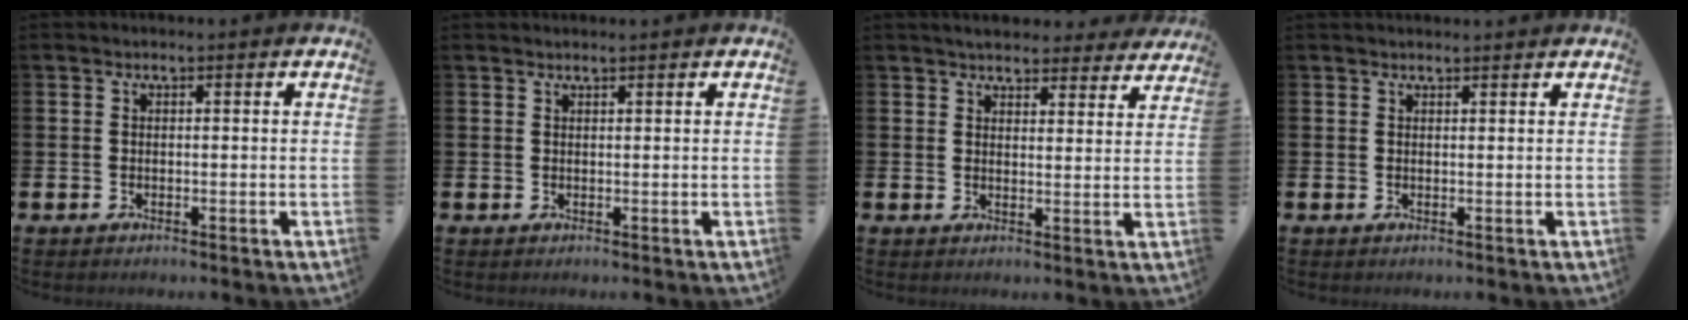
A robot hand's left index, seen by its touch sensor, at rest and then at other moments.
{"total": 0.7, "force": [0.7, 0.0, 0.0], "torque": [0.008, -0.003, 0.013]}
{"total": 4.5, "force": [4.3, 1.1, 0.5], "torque": [-0.013, -0.024, 0.075]}
{"total": 1.0, "force": [1.0, 0.1, 0.2], "torque": [0.007, -0.003, 0.015]}